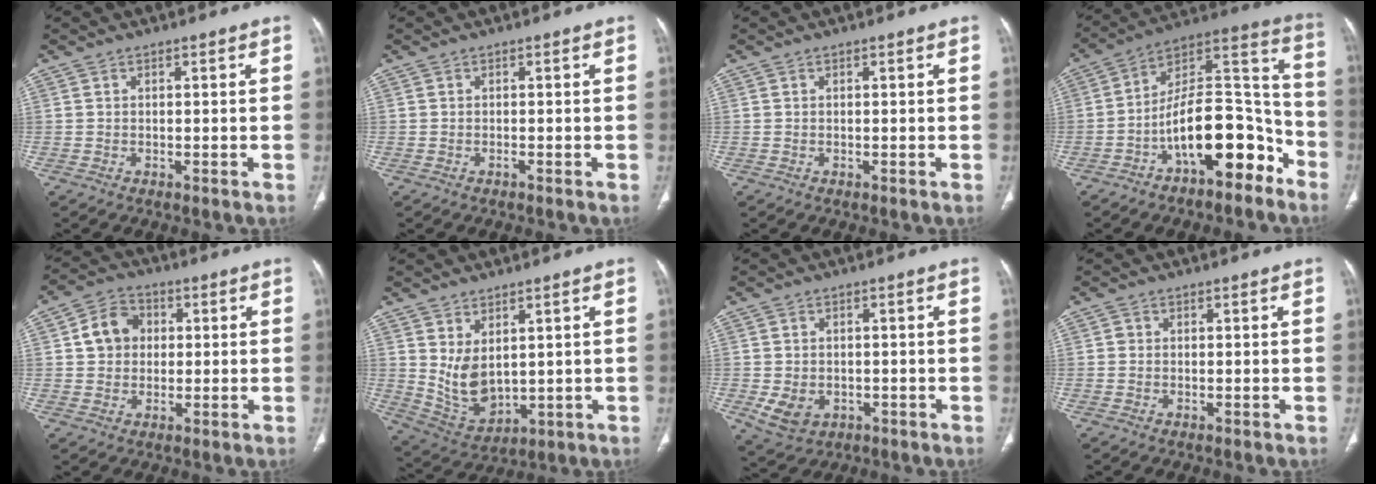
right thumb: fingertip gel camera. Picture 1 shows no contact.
{"total": 0.0}
{"total": 0.0}
{"total": 18.8, "force": [-9.5, 8.3, 13.9], "torque": [-0.194, 0.102, -0.157]}
{"total": 7.6, "force": [1.1, 6.5, 3.8], "torque": [-0.046, 0.010, 0.012]}
{"total": 8.3, "force": [2.1, 5.0, 6.3], "torque": [-0.103, -0.024, 0.068]}
{"total": 5.8, "force": [-1.4, 4.5, 3.3], "torque": [-0.056, 0.003, -0.009]}
{"total": 0.6, "force": [0.0, 0.6, 0.1], "torque": [0.001, 0.003, 0.000]}